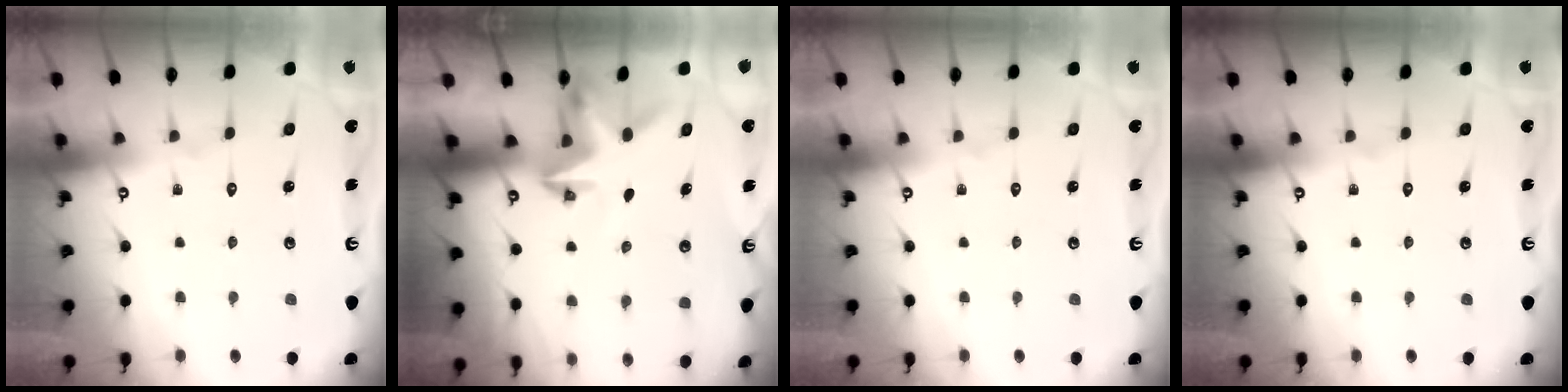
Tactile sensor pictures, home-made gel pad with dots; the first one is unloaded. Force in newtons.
{"total": 3.5, "press": 3.5, "slide": 0.3}
{"total": 0.0}
{"total": 0.0}